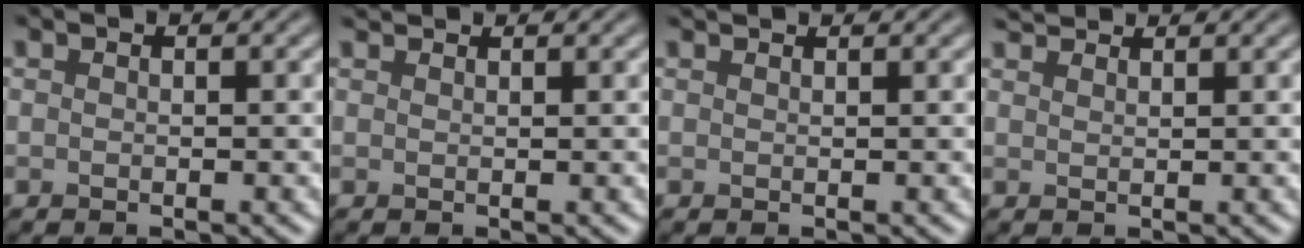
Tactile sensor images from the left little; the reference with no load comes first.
{"total": 1.7, "force": [1.6, 0.1, 0.4], "torque": [-0.012, 0.002, 0.020]}
{"total": 1.5, "force": [1.4, 0.2, 0.5], "torque": [-0.010, -0.001, 0.011]}
{"total": 2.4, "force": [2.3, 0.2, 0.5], "torque": [-0.012, 0.005, 0.037]}